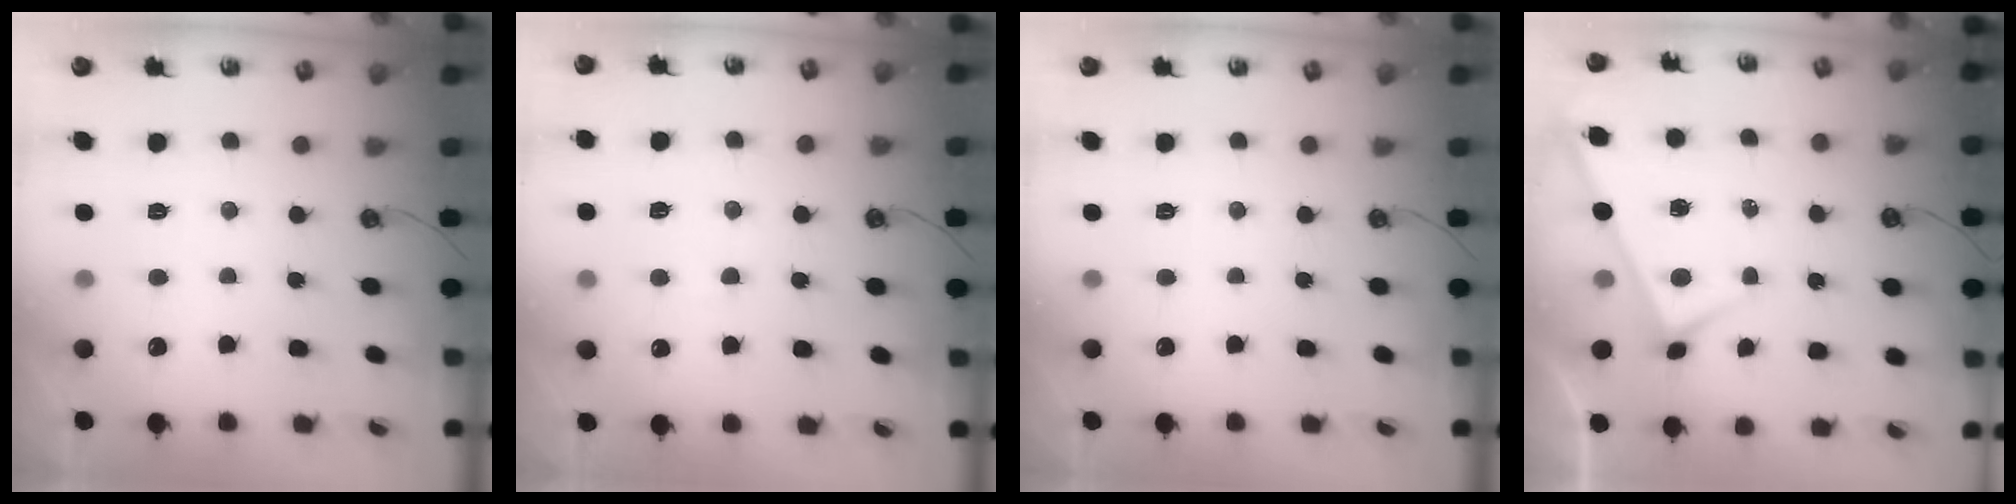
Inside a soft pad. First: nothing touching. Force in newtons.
{"total": 2.9, "press": 2.7, "slide": 1.1}
{"total": 0.0}
{"total": 3.1, "press": 3.1, "slide": 0.2}